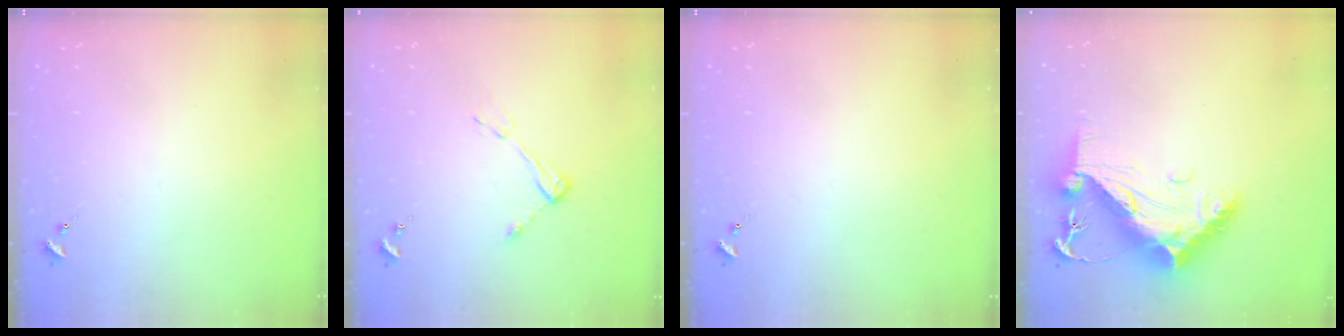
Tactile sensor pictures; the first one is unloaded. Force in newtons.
{"total": 6.0, "press": 5.9, "slide": 0.6}
{"total": 0.0}
{"total": 19.4, "press": 19.3, "slide": 1.7}